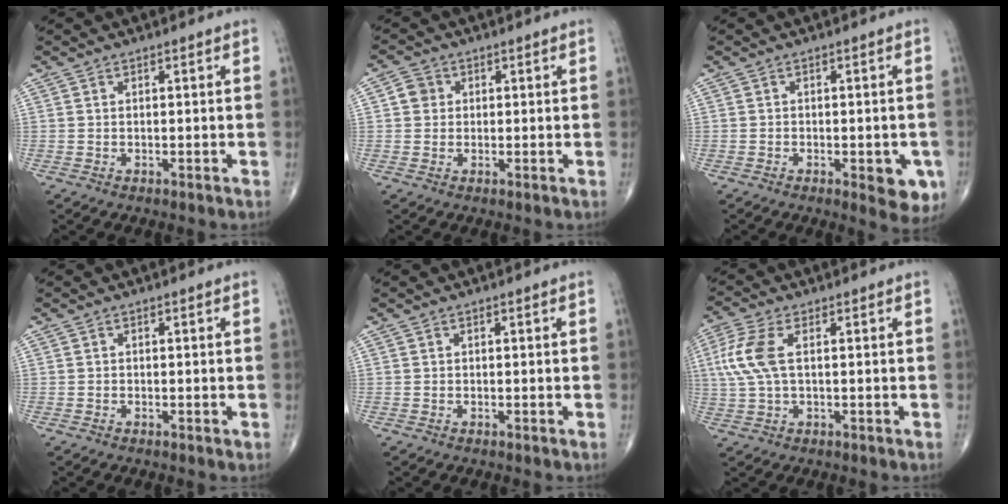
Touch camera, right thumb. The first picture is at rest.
{"total": 3.1, "force": [0.5, 2.8, 1.1], "torque": [-0.006, 0.004, 0.005]}
{"total": 6.1, "force": [-2.1, 2.5, 5.1], "torque": [-0.043, -0.002, -0.021]}
{"total": 0.0}
{"total": 0.0}
{"total": 8.0, "force": [1.4, 3.6, 7.0], "torque": [-0.189, 0.015, 0.027]}